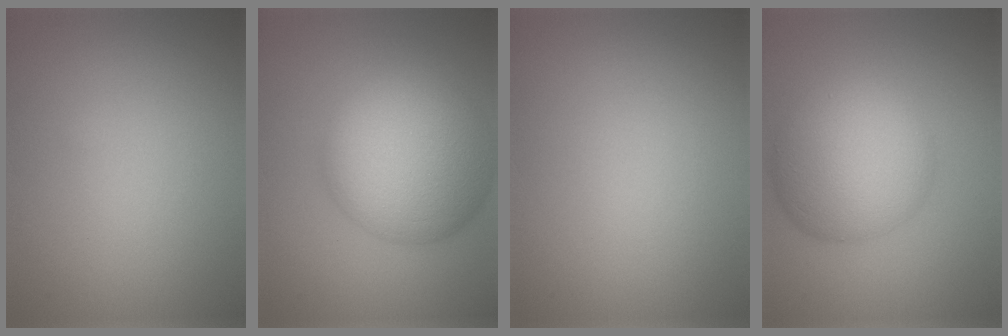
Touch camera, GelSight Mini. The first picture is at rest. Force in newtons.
{"total": 11.0, "press": 11.0, "slide": 0.7}
{"total": 0.0}
{"total": 8.9, "press": 8.9, "slide": 0.1}